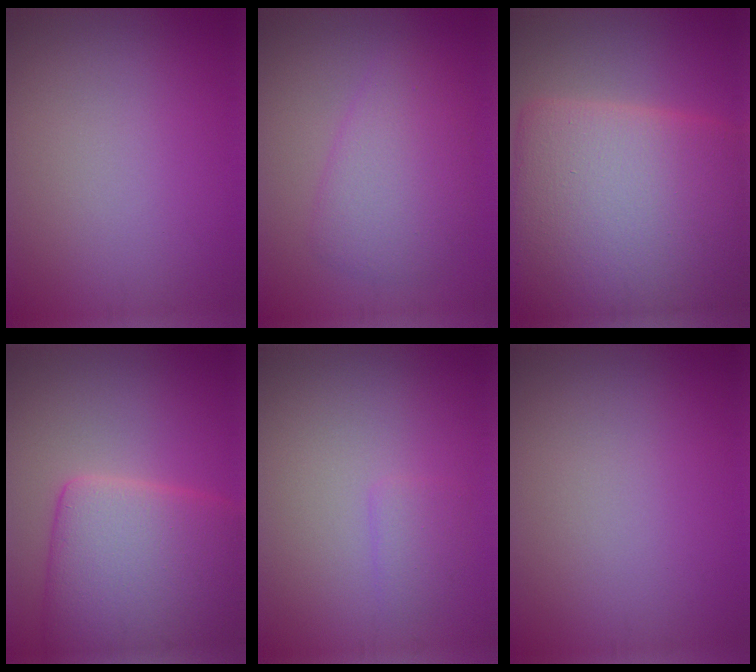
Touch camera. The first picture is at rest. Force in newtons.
{"total": 4.5, "press": 4.4, "slide": 0.2}
{"total": 16.8, "press": 16.8, "slide": 0.3}
{"total": 10.3, "press": 10.2, "slide": 0.5}
{"total": 1.3, "press": 1.3, "slide": 0.1}
{"total": 0.0}